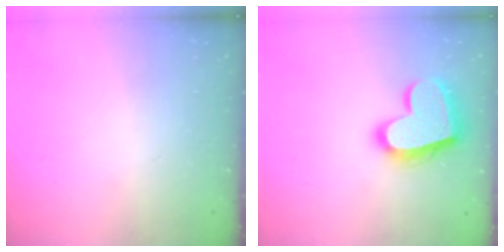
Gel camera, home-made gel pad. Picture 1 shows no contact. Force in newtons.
{"total": 20.3, "press": 20.3, "slide": 1.5}